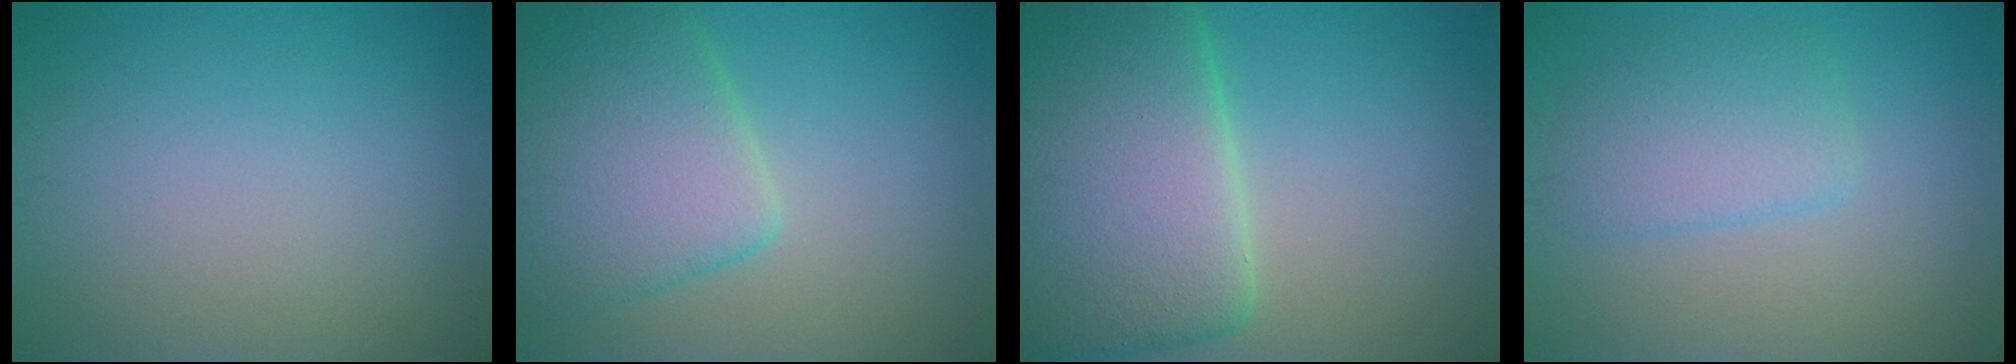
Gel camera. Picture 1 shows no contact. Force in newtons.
{"total": 7.3, "press": 7.3, "slide": 0.4}
{"total": 13.0, "press": 13.0, "slide": 0.7}
{"total": 3.3, "press": 3.3, "slide": 0.1}